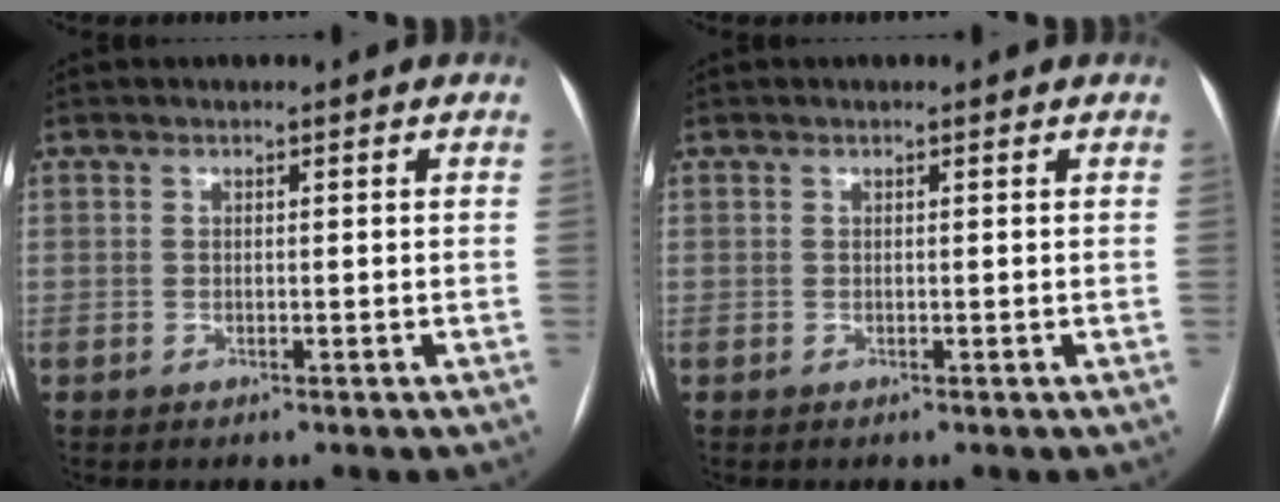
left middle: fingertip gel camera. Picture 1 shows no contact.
{"total": 0.0}